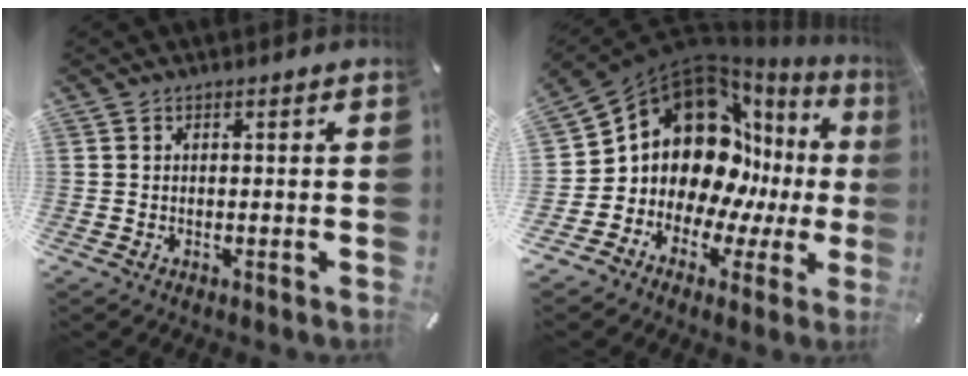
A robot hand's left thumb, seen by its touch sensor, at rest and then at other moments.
{"total": 17.1, "force": [4.6, 13.5, 9.4], "torque": [-0.160, -0.070, 0.087]}